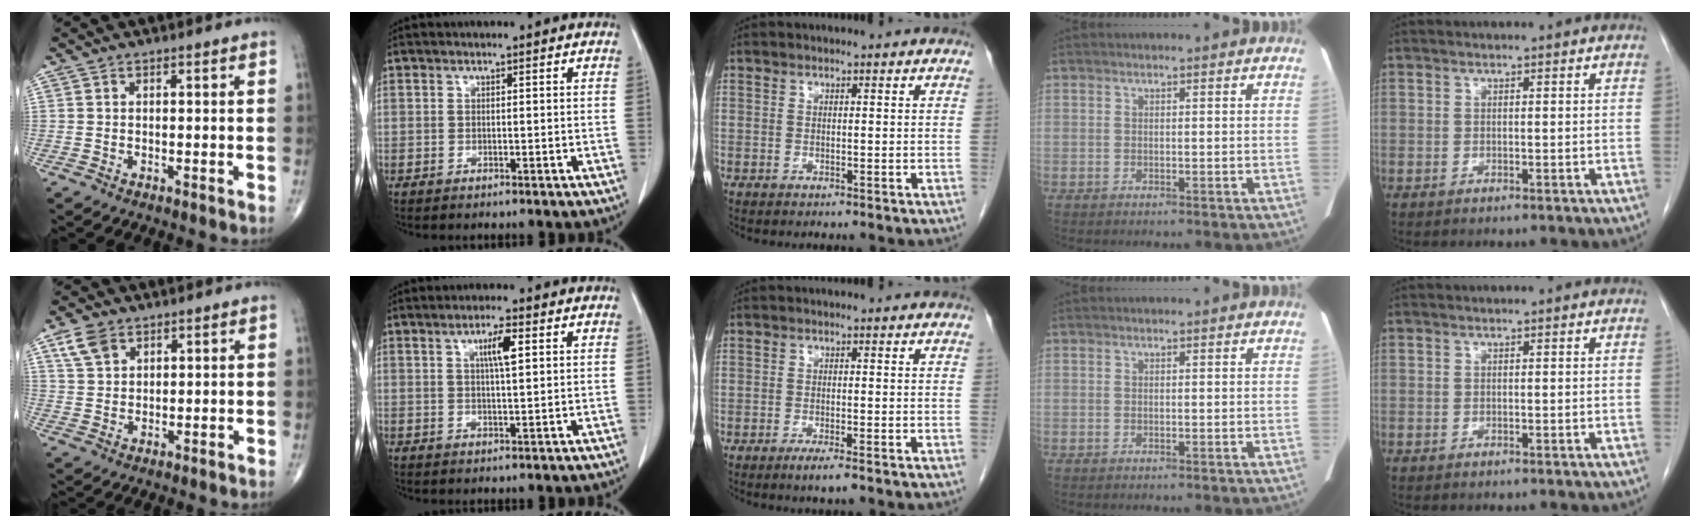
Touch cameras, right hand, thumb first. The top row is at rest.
{"thumb": {"total": 5.3, "force": [3.1, 3.4, 2.7], "torque": [-0.044, -0.006, 0.064]}, "index": {"total": 4.1, "force": [1.4, 0.4, 3.8], "torque": [-0.068, 0.001, 0.024]}, "middle": {"total": 2.0, "force": [-1.3, 0.0, 1.6], "torque": [-0.028, -0.005, -0.024]}}